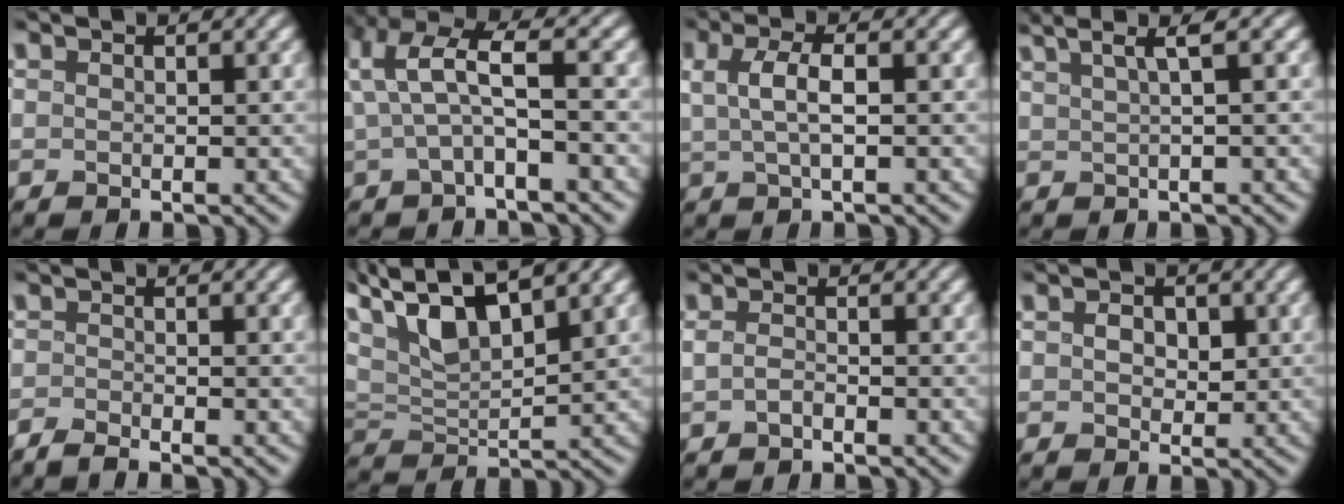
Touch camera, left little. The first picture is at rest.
{"total": 5.2, "force": [0.8, 1.5, 4.9], "torque": [-0.101, 0.014, 0.006]}
{"total": 3.1, "force": [0.5, 0.9, 2.9], "torque": [-0.057, 0.005, 0.008]}
{"total": 4.7, "force": [2.7, 1.2, 3.6], "torque": [-0.046, 0.018, 0.030]}
{"total": 1.8, "force": [-1.5, 0.2, 0.9], "torque": [-0.015, -0.008, -0.035]}
{"total": 7.7, "force": [5.2, 2.5, 5.2], "torque": [-0.105, 0.019, 0.094]}
{"total": 0.9, "force": [-0.5, 0.3, 0.8], "torque": [-0.019, -0.002, -0.012]}
{"total": 2.1, "force": [0.4, 1.5, 1.3], "torque": [-0.019, -0.001, 0.004]}